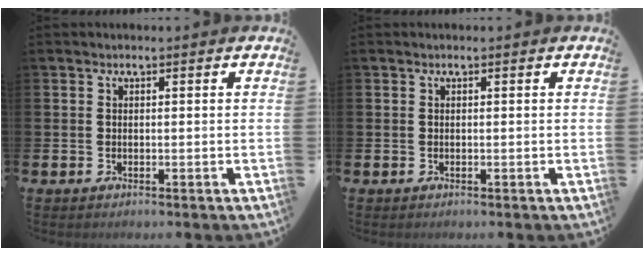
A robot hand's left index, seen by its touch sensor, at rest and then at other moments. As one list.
[{"total": 0.0}]